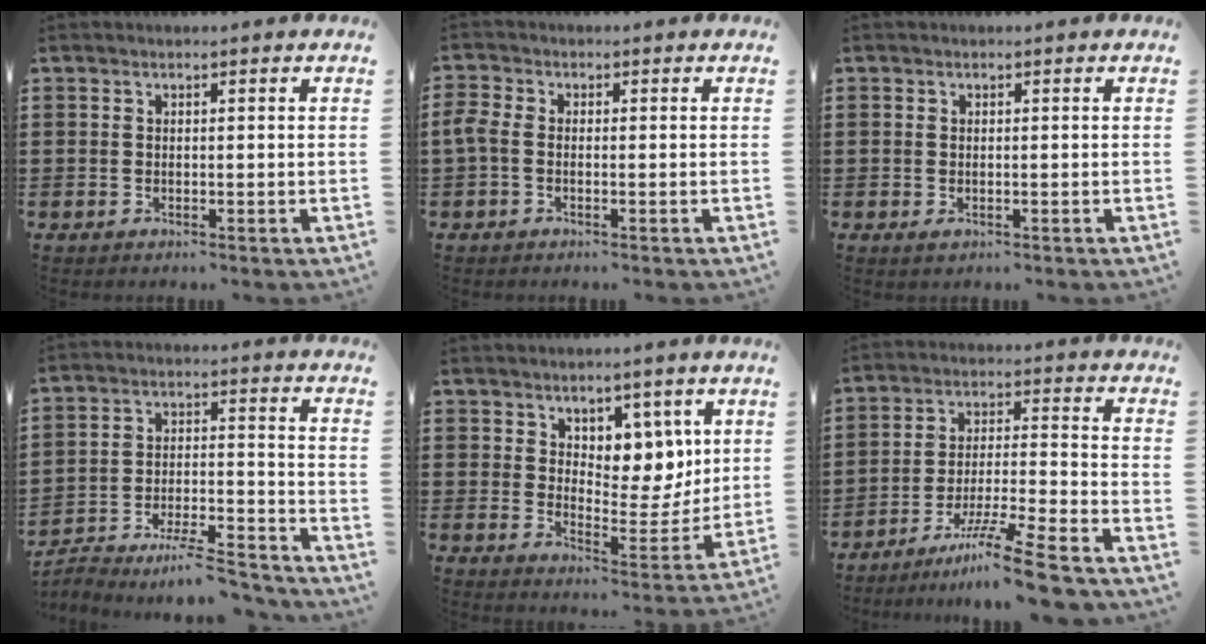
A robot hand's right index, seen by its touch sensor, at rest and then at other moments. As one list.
[{"total": 2.0, "force": [-0.7, 0.9, 1.6], "torque": [-0.054, -0.007, -0.021]}, {"total": 0.5, "force": [-0.1, 0.2, 0.5], "torque": [-0.010, 0.000, -0.001]}, {"total": 7.2, "force": [-6.4, 0.9, 3.2], "torque": [-0.047, 0.006, -0.121]}, {"total": 6.8, "force": [4.5, 4.7, 1.9], "torque": [-0.043, -0.024, 0.081]}, {"total": 11.2, "force": [-9.0, -0.4, 6.8], "torque": [-0.119, 0.011, -0.175]}]